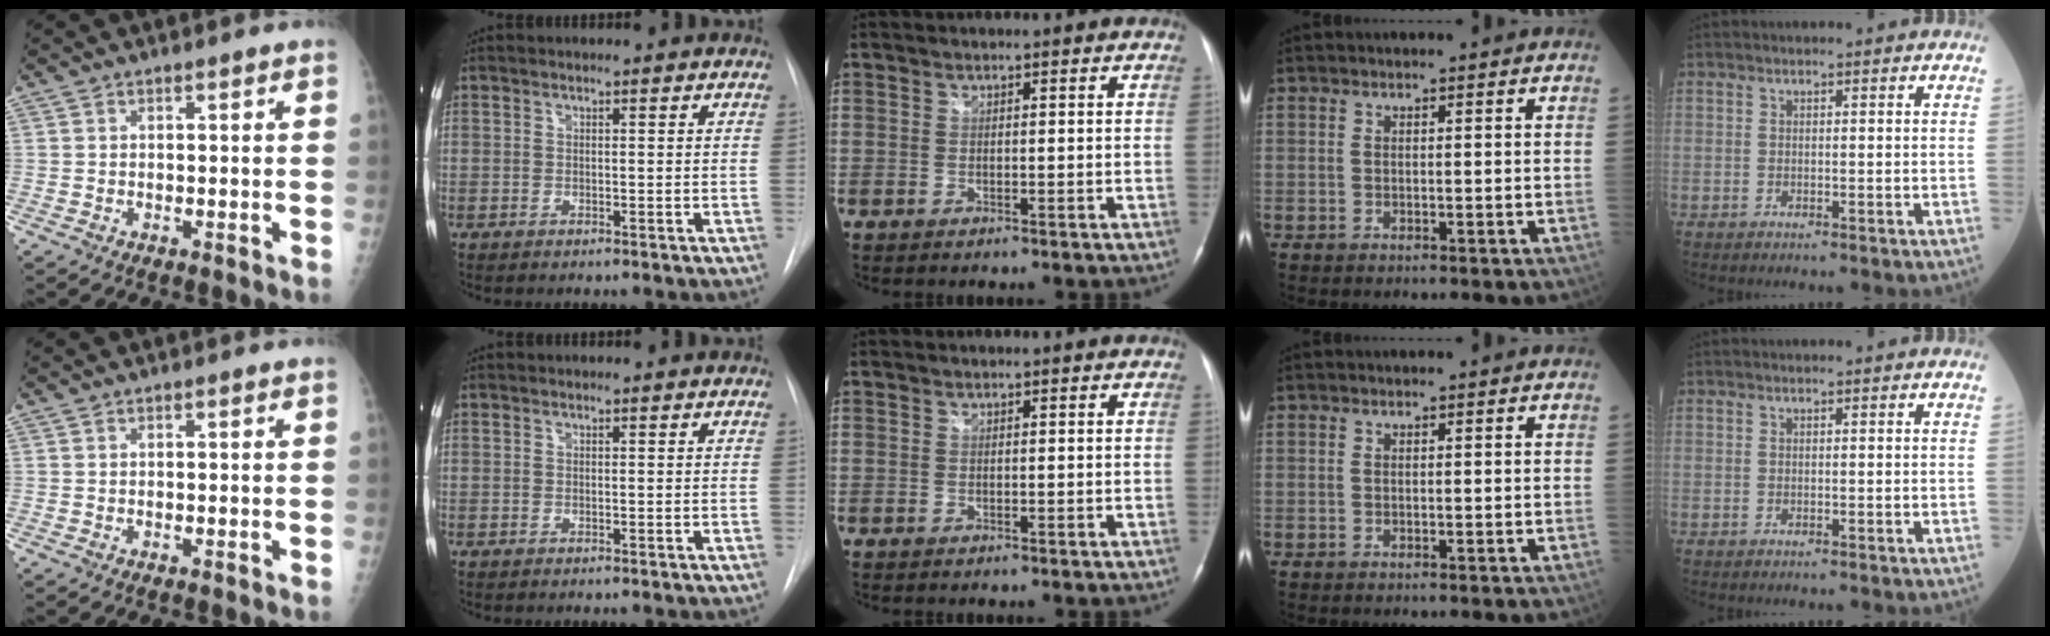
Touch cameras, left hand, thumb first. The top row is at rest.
{}